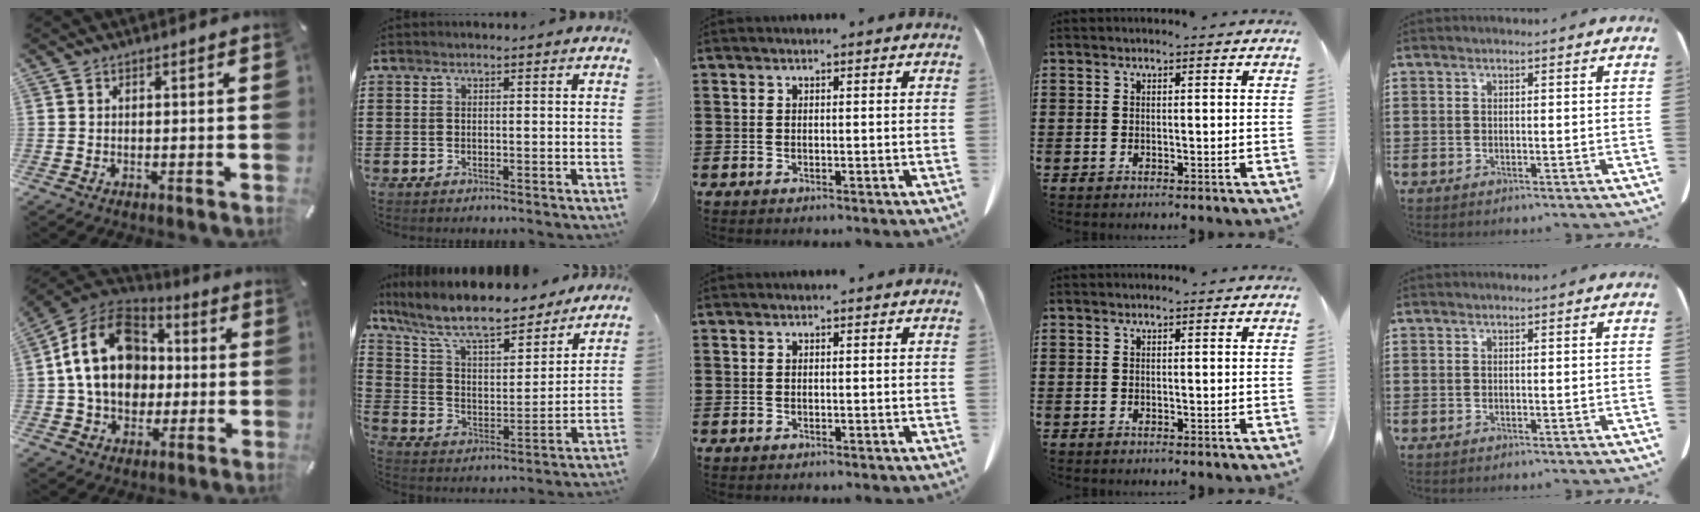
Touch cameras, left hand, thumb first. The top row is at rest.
{"thumb": {"total": 18.3, "force": [0.8, 14.9, 10.6], "torque": [-0.210, 0.015, 0.015]}, "index": {"total": 10.2, "force": [8.9, 1.7, 4.7], "torque": [-0.129, -0.053, 0.154]}}